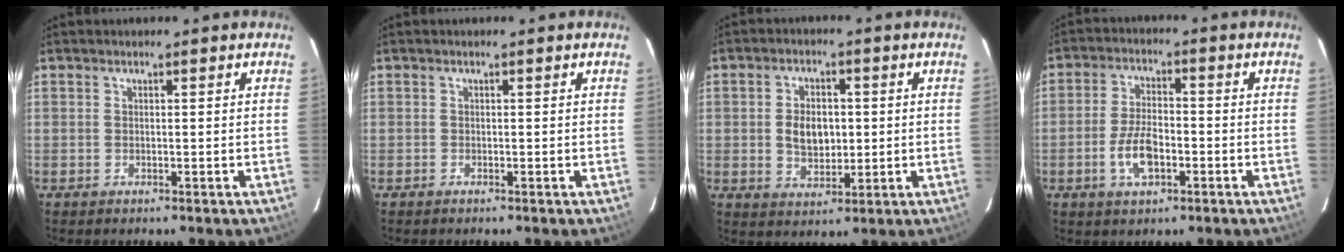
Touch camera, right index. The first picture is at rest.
{"total": 0.0}
{"total": 6.8, "force": [0.1, 4.5, 5.1], "torque": [-0.095, 0.005, 0.008]}
{"total": 7.2, "force": [-2.7, 3.4, 5.8], "torque": [-0.121, 0.002, -0.047]}